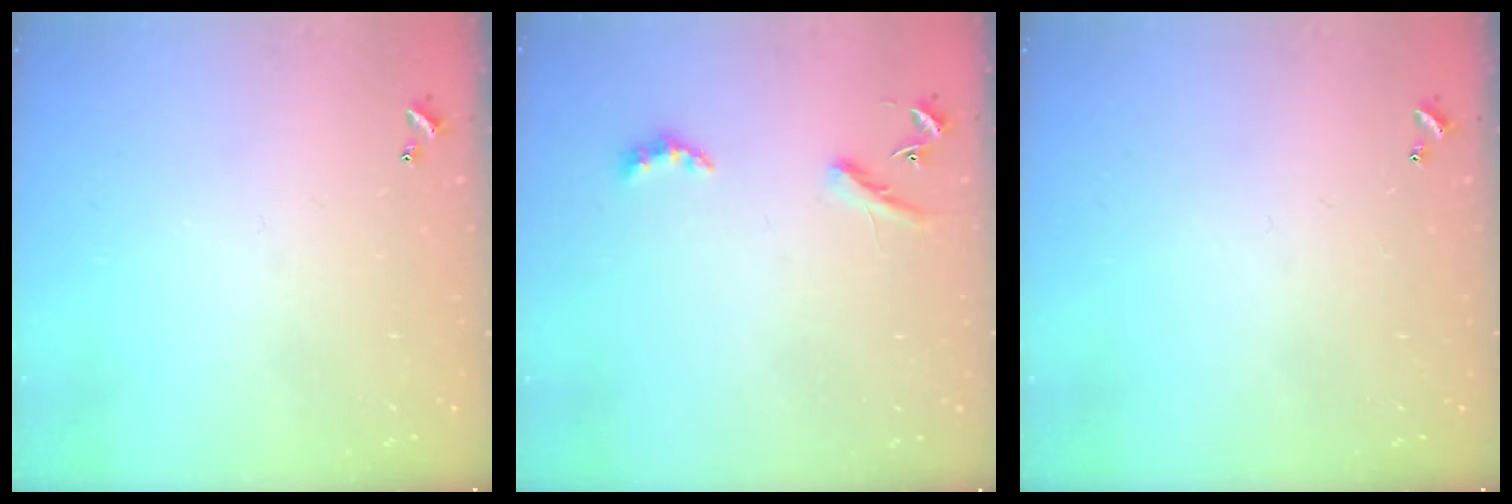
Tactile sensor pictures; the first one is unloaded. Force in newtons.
{"total": 3.5, "press": 3.5, "slide": 0.7}
{"total": 0.0}